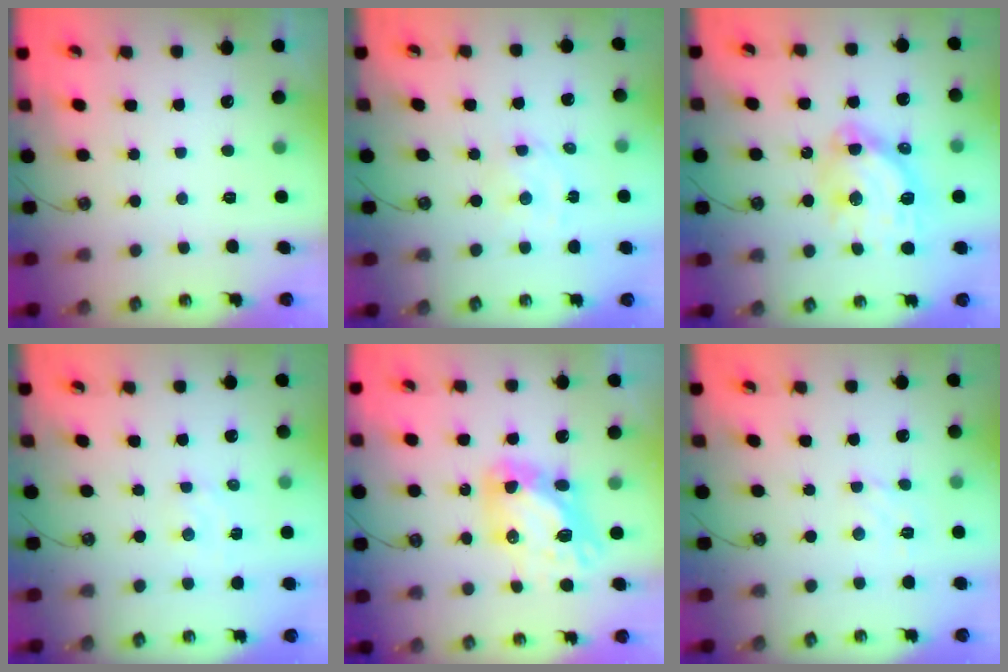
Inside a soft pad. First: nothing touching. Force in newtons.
{"total": 3.0, "press": 3.0, "slide": 0.3}
{"total": 14.7, "press": 14.6, "slide": 1.6}
{"total": 1.5, "press": 1.5, "slide": 0.3}
{"total": 12.5, "press": 12.5, "slide": 1.2}
{"total": 2.4, "press": 2.4, "slide": 0.3}